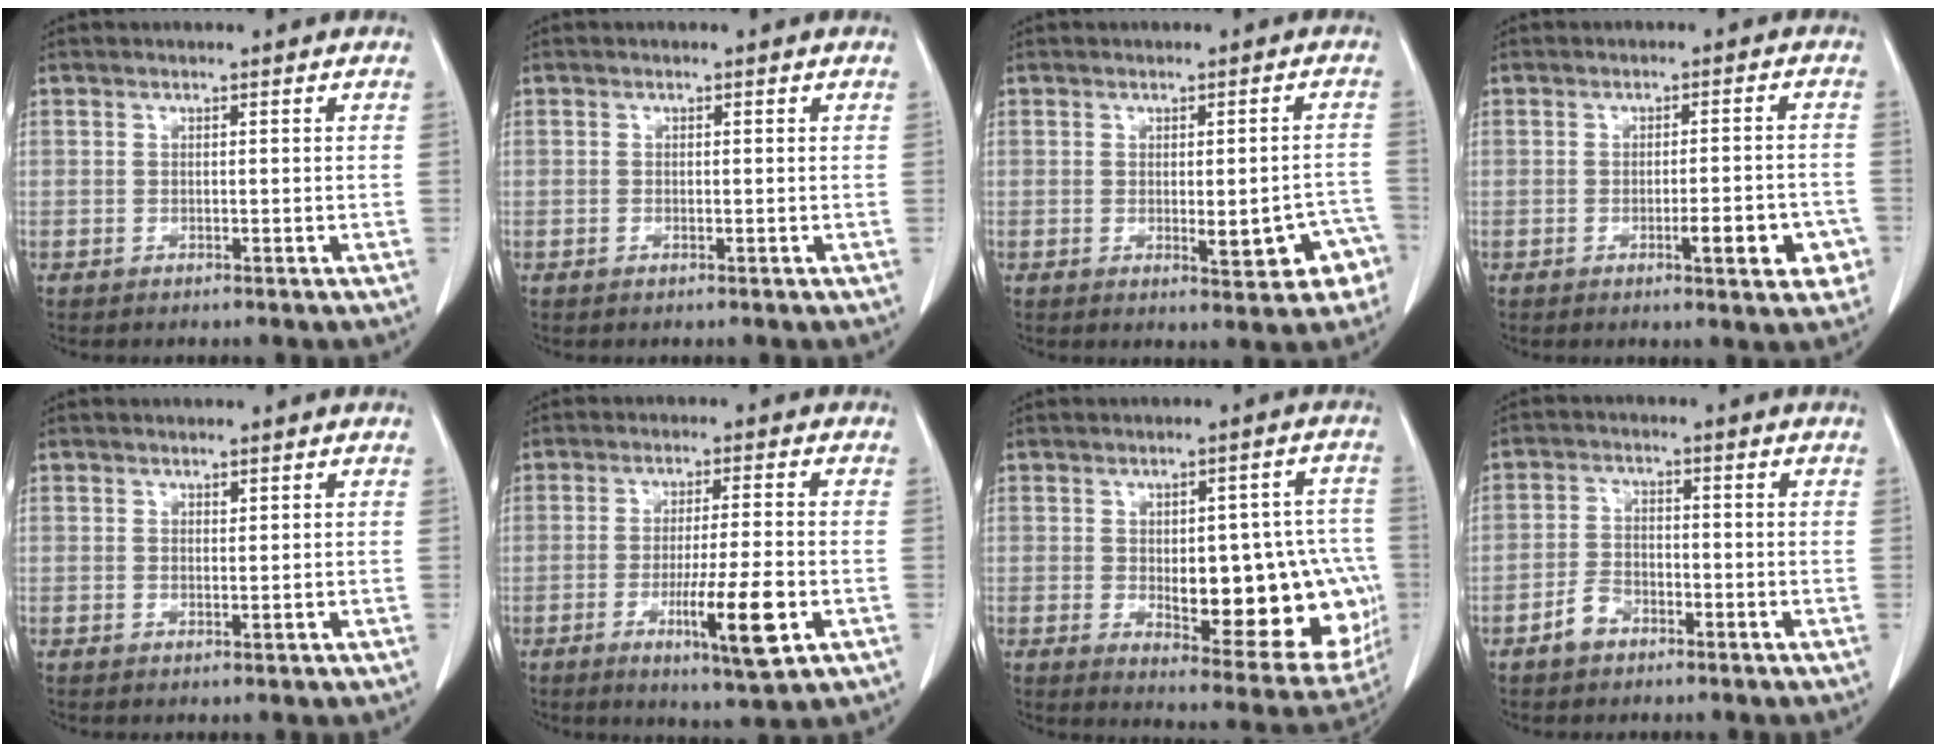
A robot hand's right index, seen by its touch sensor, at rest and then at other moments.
{"total": 0.0}
{"total": 7.3, "force": [-2.6, 2.2, 6.5], "torque": [-0.070, 0.009, -0.027]}
{"total": 6.5, "force": [-2.5, 1.3, 5.8], "torque": [-0.072, 0.002, -0.028]}
{"total": 0.6, "force": [0.4, 0.2, 0.3], "torque": [-0.006, -0.005, 0.006]}
{"total": 10.1, "force": [-3.5, 0.3, 9.5], "torque": [-0.154, -0.023, -0.055]}
{"total": 19.9, "force": [-2.7, 7.9, 18.1], "torque": [-0.163, 0.019, -0.003]}
{"total": 4.1, "force": [-2.5, 2.9, 1.7], "torque": [-0.031, 0.010, -0.045]}